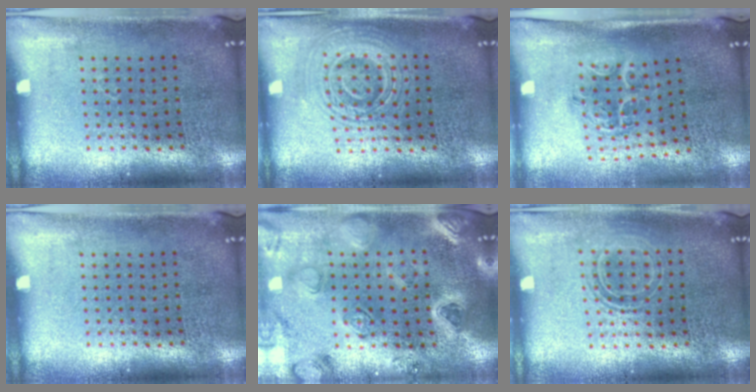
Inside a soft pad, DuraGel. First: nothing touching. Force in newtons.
{"total": 2.8, "press": 2.7, "slide": 0.5}
{"total": 1.1, "press": 1.1, "slide": 0.1}
{"total": 0.0}
{"total": 2.2, "press": 2.2, "slide": 0.4}
{"total": 1.5, "press": 1.2, "slide": 0.9}